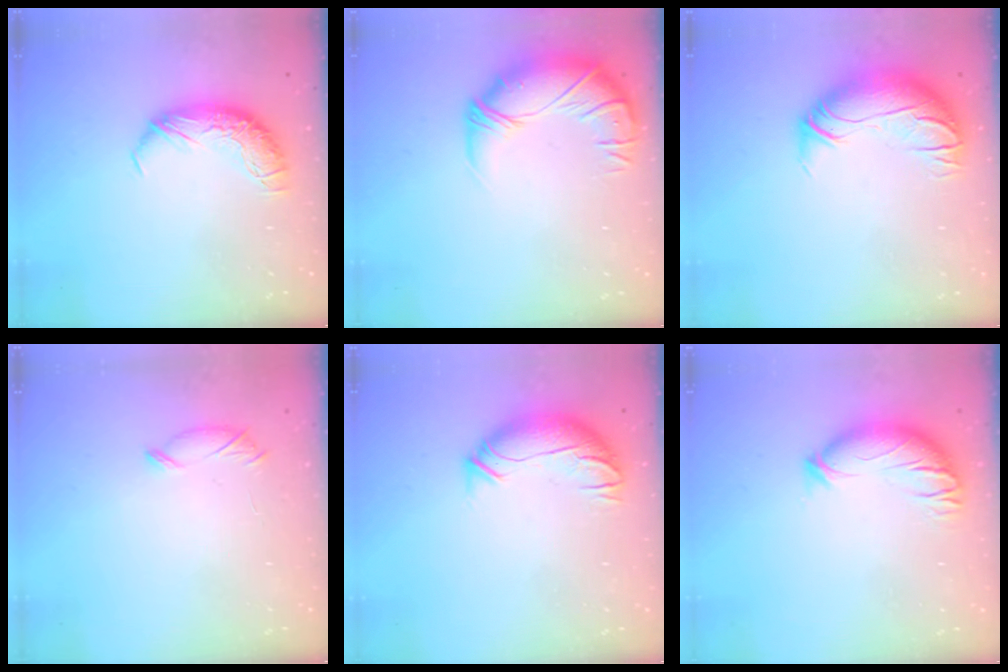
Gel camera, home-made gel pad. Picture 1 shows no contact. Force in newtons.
{"total": 3.4, "press": 1.1, "slide": 3.2}
{"total": 2.9, "press": 0.5, "slide": 2.9}
{"total": 7.6, "press": 7.6, "slide": 0.3}
{"total": 3.6, "press": 2.4, "slide": 2.7}
{"total": 3.5, "press": 3.2, "slide": 1.3}